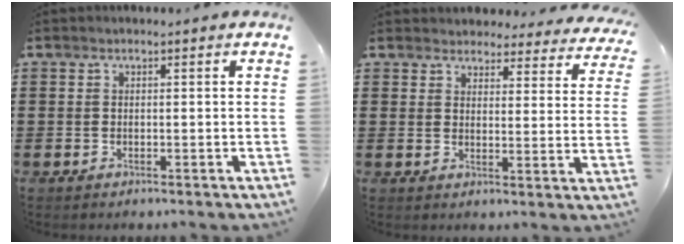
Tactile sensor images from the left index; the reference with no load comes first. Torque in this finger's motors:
{"motor_torque": [2.14, 0.00, 0.38, 0.05]}